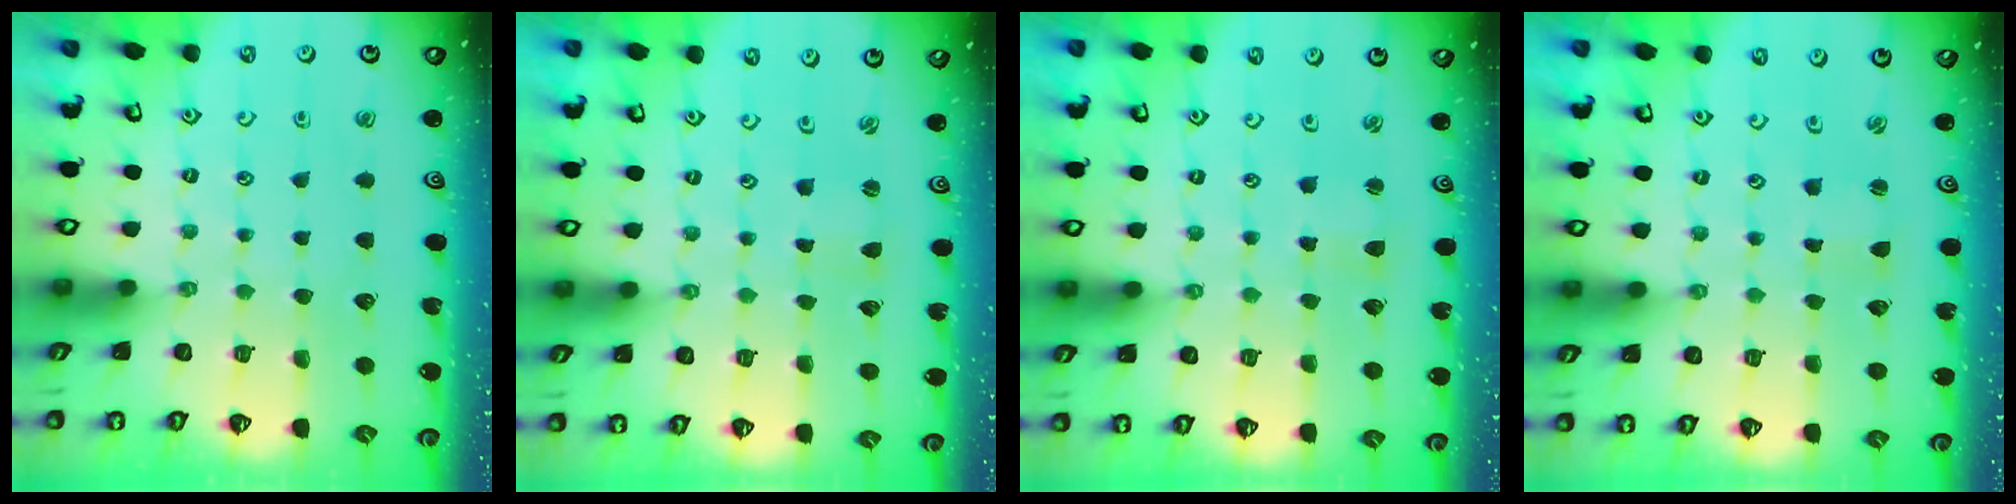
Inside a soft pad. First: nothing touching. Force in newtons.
{"total": 1.1, "press": 1.0, "slide": 0.2}
{"total": 2.9, "press": 2.9, "slide": 0.4}
{"total": 0.5, "press": 0.5, "slide": 0.1}